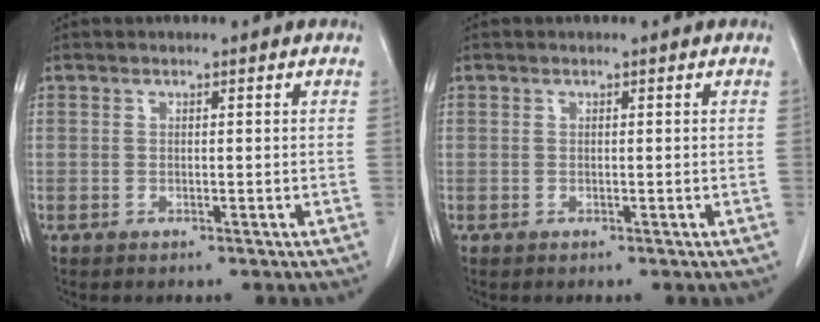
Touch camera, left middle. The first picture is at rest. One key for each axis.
{"total": 0.0}